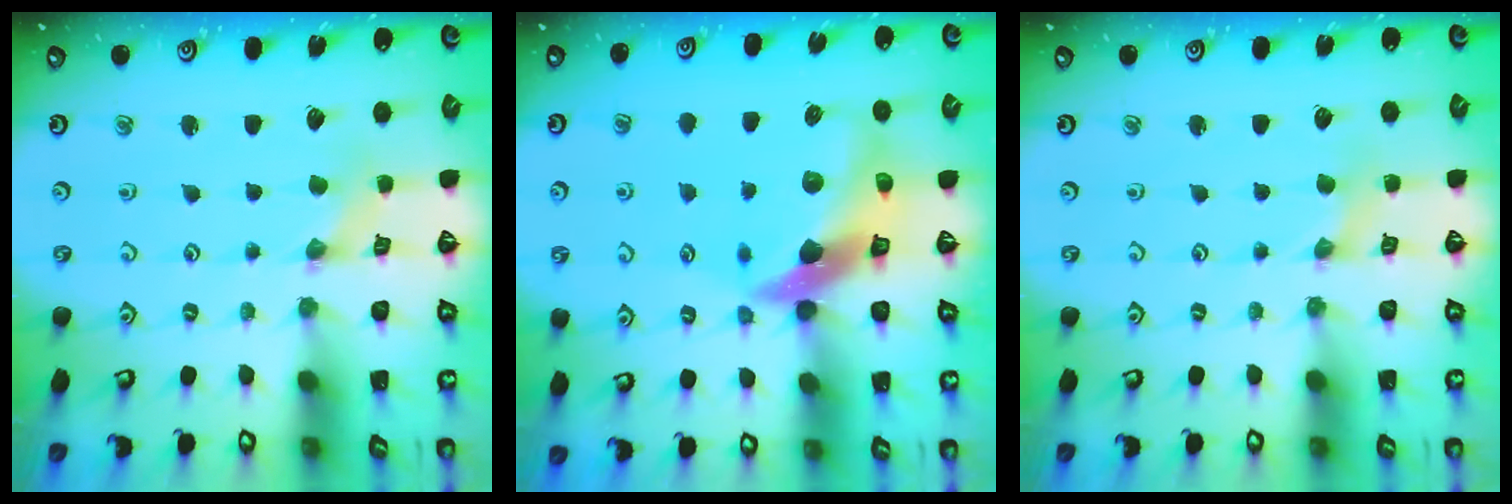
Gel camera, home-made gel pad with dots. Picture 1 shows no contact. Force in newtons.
{"total": 13.2, "press": 13.1, "slide": 1.8}
{"total": 1.2, "press": 1.2, "slide": 0.3}